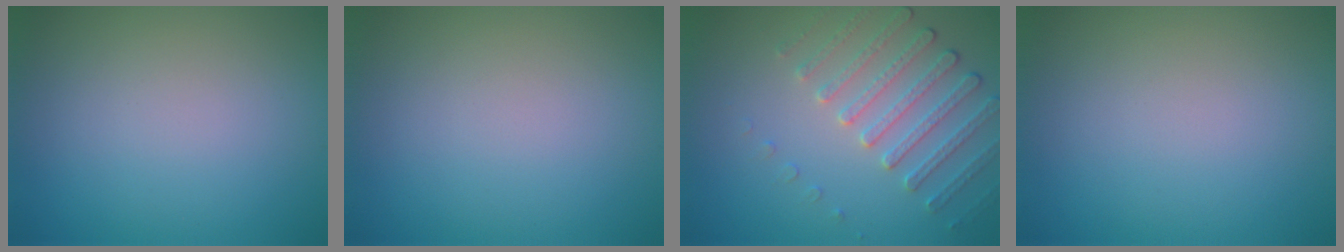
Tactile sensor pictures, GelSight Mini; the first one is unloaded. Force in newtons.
{"total": 0.0}
{"total": 3.0, "press": 2.7, "slide": 1.3}
{"total": 0.0}